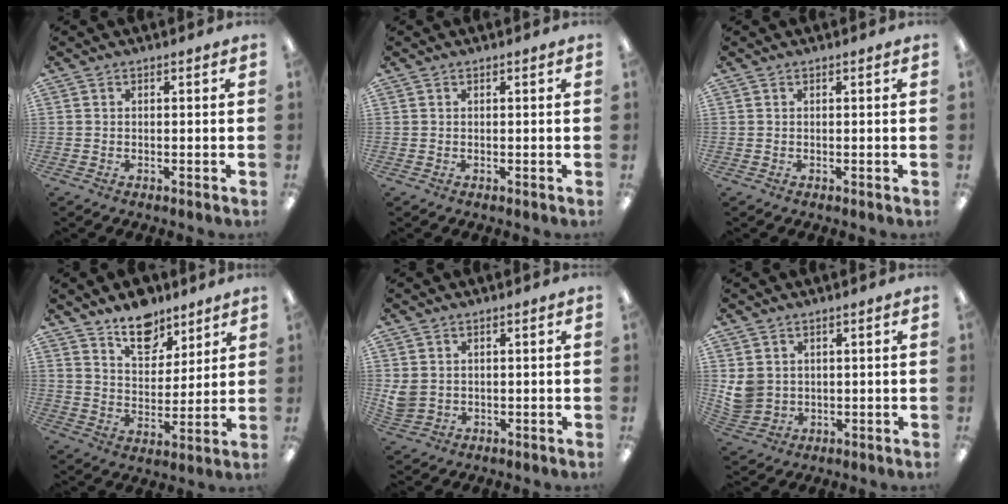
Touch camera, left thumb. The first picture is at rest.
{"total": 0.0}
{"total": 0.0}
{"total": 11.6, "force": [9.2, 5.8, 3.9], "torque": [-0.045, -0.061, 0.168]}
{"total": 3.2, "force": [1.1, 2.7, 1.4], "torque": [-0.029, 0.002, 0.025]}
{"total": 5.0, "force": [1.8, 4.4, 1.6], "torque": [-0.039, -0.004, 0.037]}